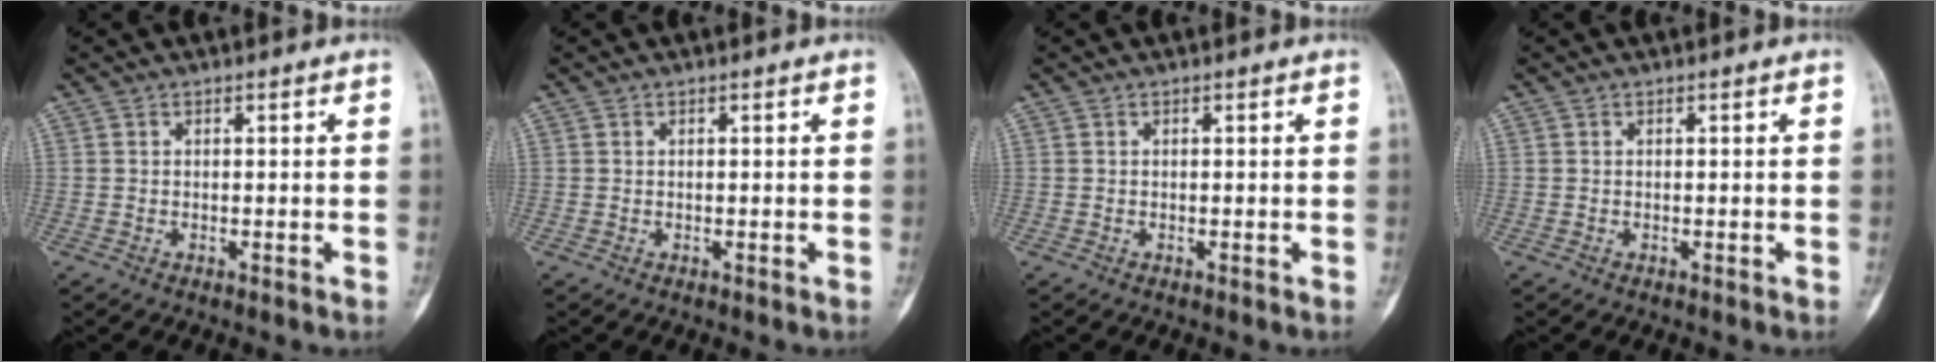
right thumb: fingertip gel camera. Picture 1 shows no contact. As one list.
[{"total": 0.0}, {"total": 0.0}, {"total": 0.0}]